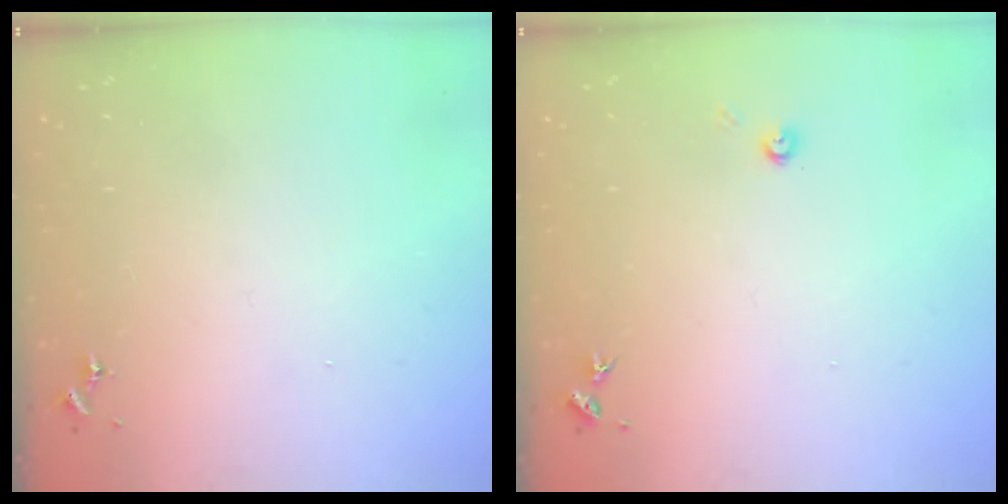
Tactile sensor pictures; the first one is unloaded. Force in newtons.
{"total": 3.5, "press": 3.5, "slide": 0.2}